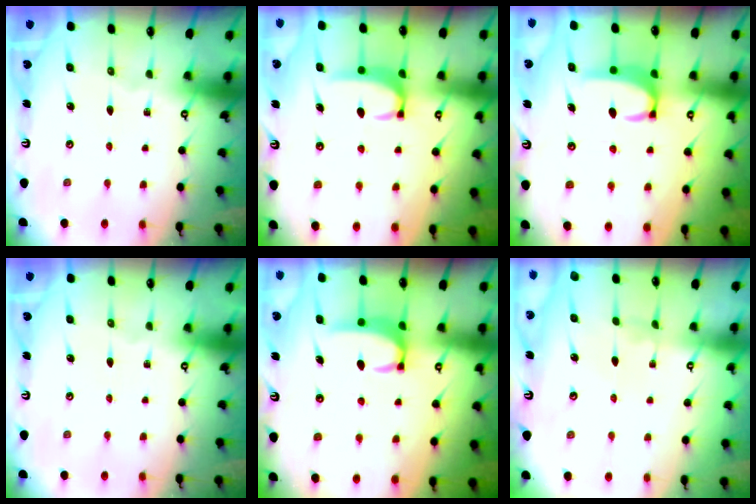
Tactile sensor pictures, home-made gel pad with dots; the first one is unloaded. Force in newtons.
{"total": 2.6, "press": 2.6, "slide": 0.4}
{"total": 3.2, "press": 3.2, "slide": 0.3}
{"total": 0.0}
{"total": 2.9, "press": 2.9, "slide": 0.3}
{"total": 2.8, "press": 2.8, "slide": 0.3}